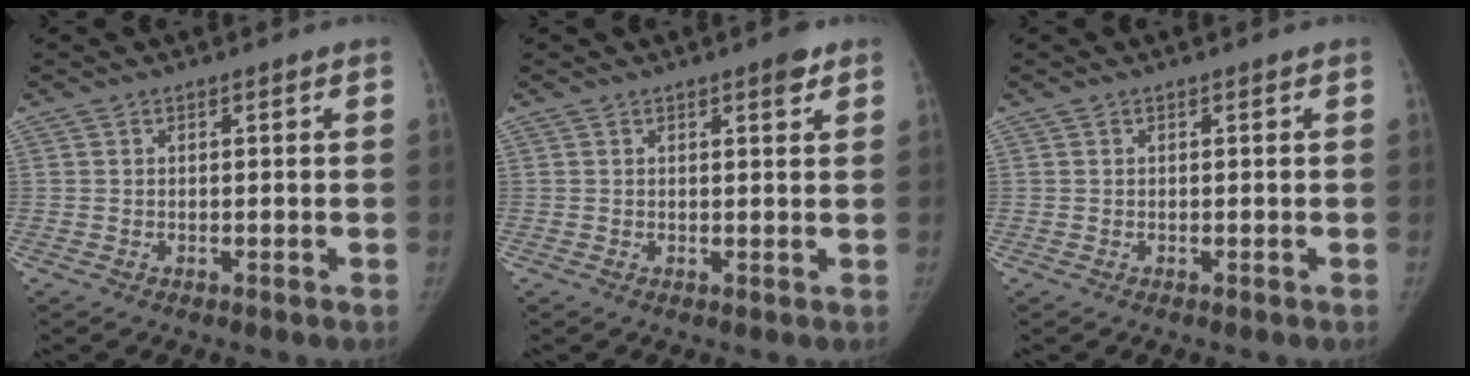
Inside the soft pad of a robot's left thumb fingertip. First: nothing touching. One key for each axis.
{"total": 2.5, "fx": 1.6, "fy": 0.7, "fz": 1.8, "tx": -0.020, "ty": -0.008, "tz": 0.019}
{"total": 0.0}